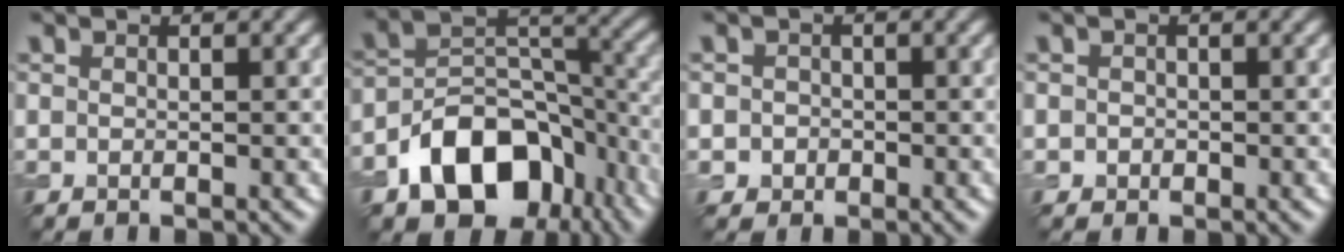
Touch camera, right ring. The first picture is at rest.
{"total": 11.2, "force": [-6.2, 7.1, 6.1], "torque": [-0.098, 0.001, -0.112]}
{"total": 1.5, "force": [-0.2, 1.4, 0.3], "torque": [0.011, -0.003, -0.007]}
{"total": 0.7, "force": [-0.1, 0.7, 0.2], "torque": [0.002, -0.004, -0.006]}